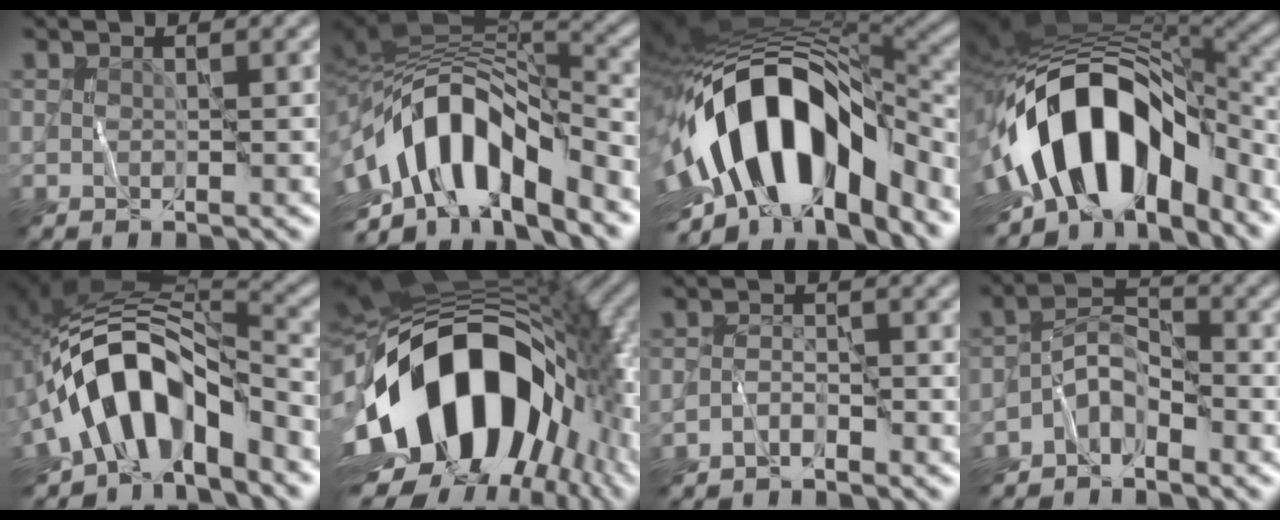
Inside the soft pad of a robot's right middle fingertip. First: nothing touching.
{"total": 12.5, "force": [-4.4, 6.2, 9.9], "torque": [-0.160, 0.005, -0.081]}
{"total": 15.9, "force": [-4.1, 8.4, 12.9], "torque": [-0.212, 0.011, -0.073]}
{"total": 14.4, "force": [-4.8, 8.2, 10.9], "torque": [-0.177, 0.012, -0.086]}
{"total": 11.3, "force": [-5.3, 5.7, 8.2], "torque": [-0.123, 0.013, -0.098]}
{"total": 18.7, "force": [-3.6, 11.7, 14.1], "torque": [-0.260, -0.021, -0.059]}
{"total": 1.5, "force": [-1.4, 0.4, 0.5], "torque": [-0.008, 0.008, -0.031]}
{"total": 3.9, "force": [-2.8, 1.9, 1.9], "torque": [-0.022, 0.009, -0.064]}